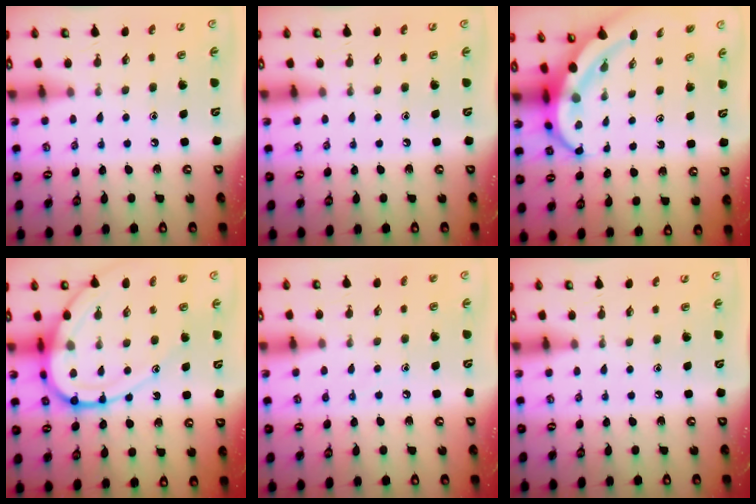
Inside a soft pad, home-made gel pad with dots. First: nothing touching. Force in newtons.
{"total": 0.0}
{"total": 7.6, "press": 7.5, "slide": 1.4}
{"total": 16.7, "press": 16.6, "slide": 1.5}
{"total": 4.6, "press": 4.5, "slide": 0.5}
{"total": 0.0}